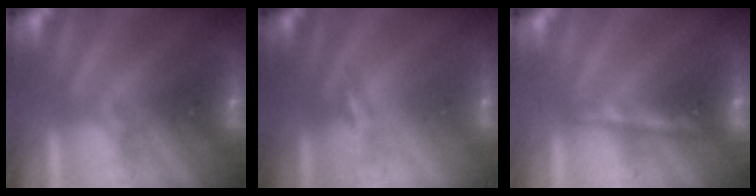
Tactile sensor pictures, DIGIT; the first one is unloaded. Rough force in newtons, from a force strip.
{"total": 1.0}
{"total": 1.5}